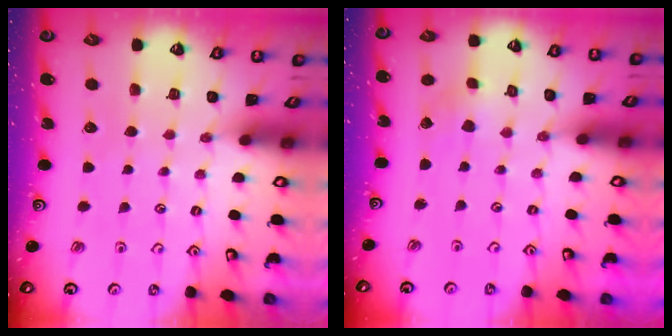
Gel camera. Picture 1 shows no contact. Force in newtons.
{"total": 1.3, "press": 1.3, "slide": 0.2}